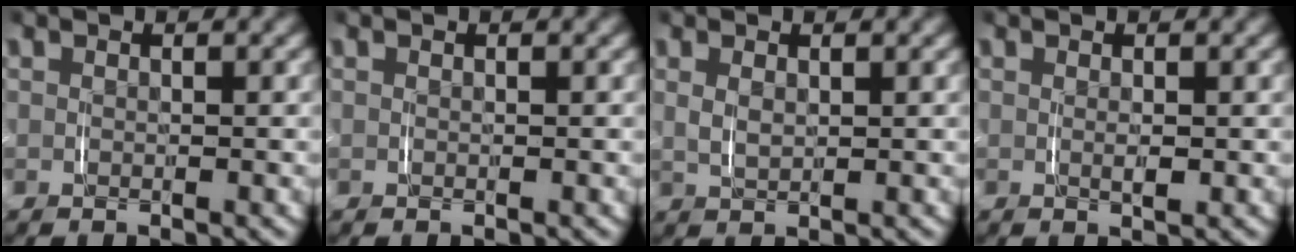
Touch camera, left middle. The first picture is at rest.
{"total": 0.0}
{"total": 0.9, "force": [0.5, 0.1, 0.7], "torque": [-0.019, -0.005, 0.016]}
{"total": 0.8, "force": [0.0, 0.0, 0.8], "torque": [-0.015, -0.007, 0.006]}